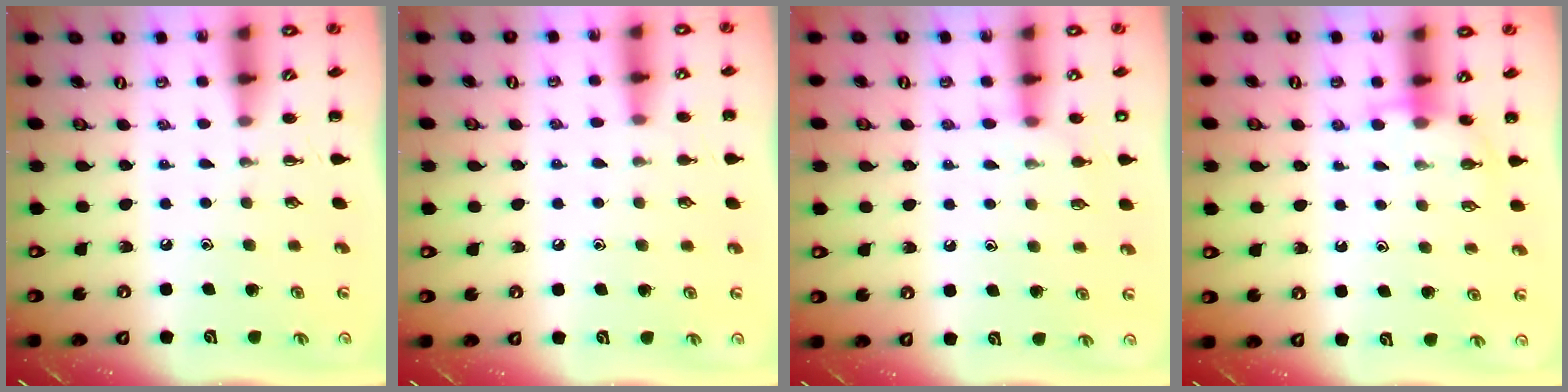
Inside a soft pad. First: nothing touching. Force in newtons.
{"total": 5.6, "press": 5.3, "slide": 1.9}
{"total": 8.8, "press": 8.7, "slide": 1.5}
{"total": 5.1, "press": 5.1, "slide": 0.5}